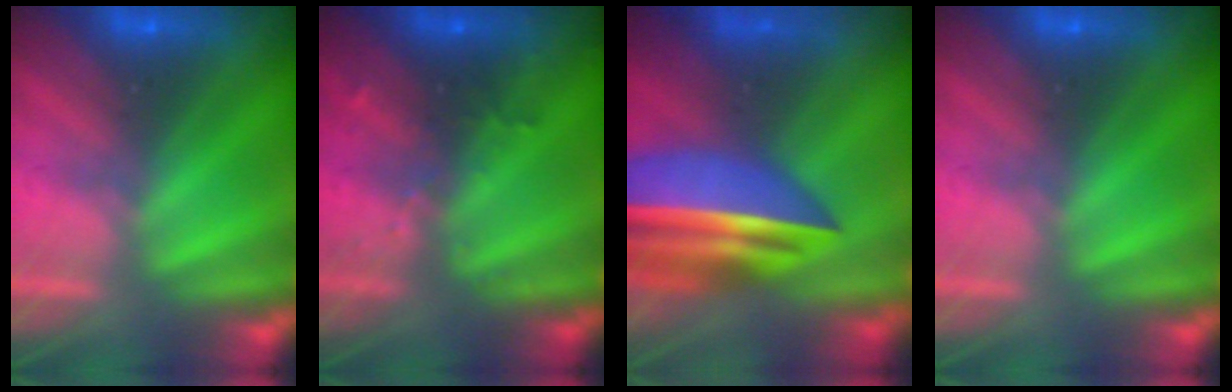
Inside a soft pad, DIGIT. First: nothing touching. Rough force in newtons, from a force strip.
{"total": 3.0}
{"total": 5.6}
{"total": 0.0}